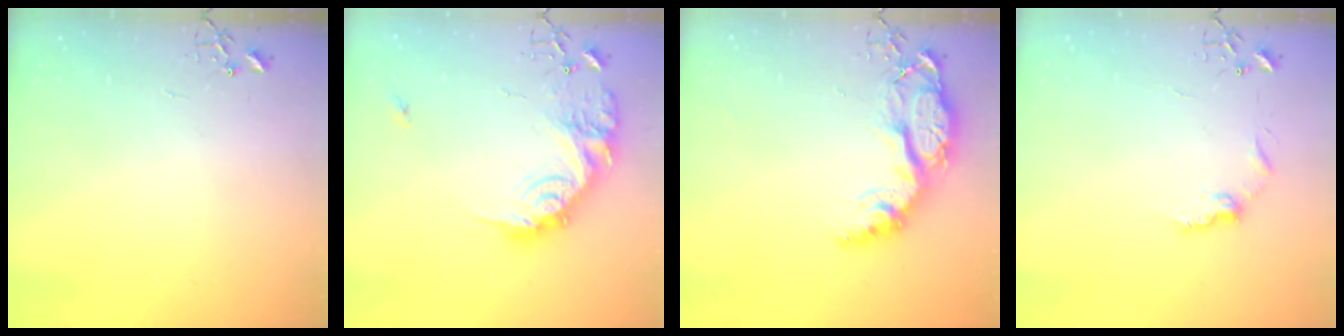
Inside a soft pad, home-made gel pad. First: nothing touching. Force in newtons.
{"total": 19.2, "press": 19.2, "slide": 1.0}
{"total": 15.4, "press": 15.3, "slide": 1.2}
{"total": 7.8, "press": 7.8, "slide": 0.4}